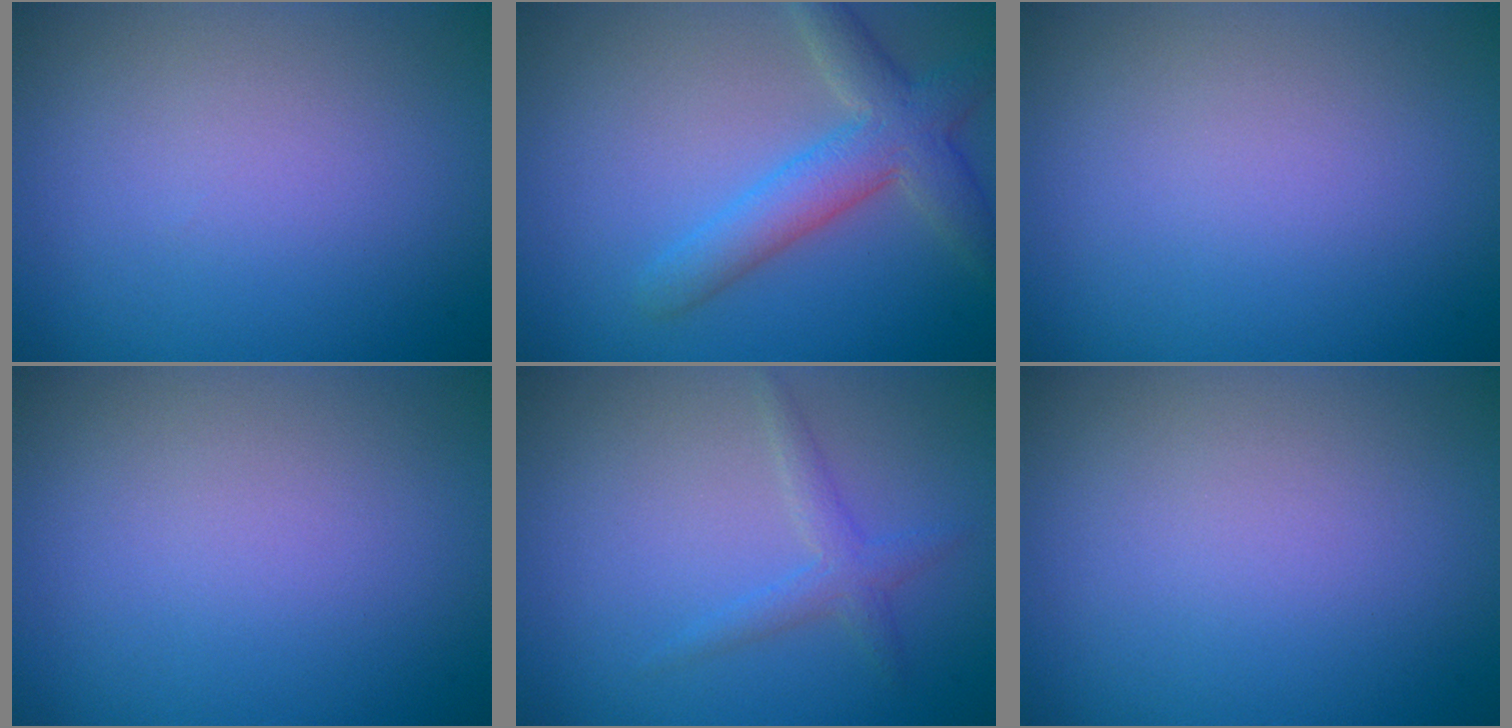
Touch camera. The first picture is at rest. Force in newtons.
{"total": 4.7, "press": 4.7, "slide": 0.4}
{"total": 0.0}
{"total": 0.0}
{"total": 1.7, "press": 1.7, "slide": 0.0}
{"total": 0.0}